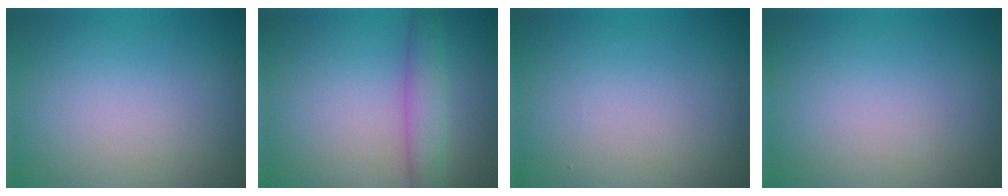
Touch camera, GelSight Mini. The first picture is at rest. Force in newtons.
{"total": 3.4, "press": 3.4, "slide": 0.1}
{"total": 0.0}
{"total": 0.0}